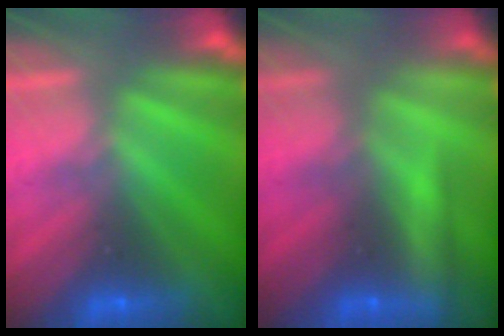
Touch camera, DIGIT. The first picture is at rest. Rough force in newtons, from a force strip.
{"total": 2.1}